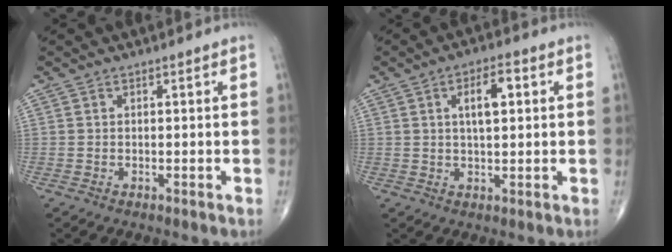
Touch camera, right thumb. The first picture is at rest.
{"total": 6.2, "force": [1.6, 2.5, 5.5], "torque": [-0.082, 0.005, 0.026]}